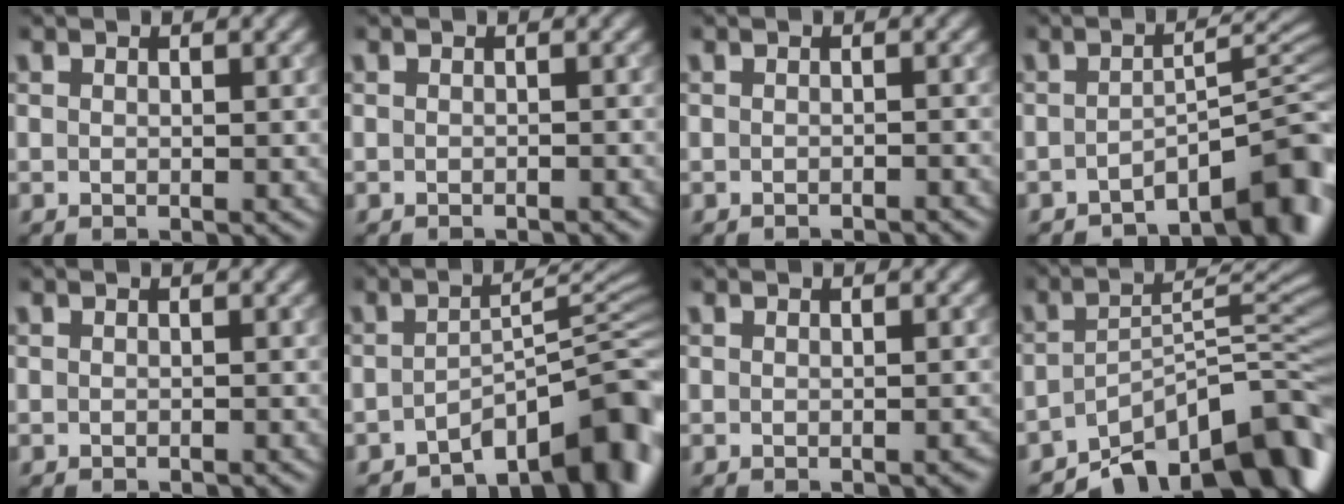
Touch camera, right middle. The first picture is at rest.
{"total": 0.8, "force": [-0.8, 0.1, 0.2], "torque": [0.001, -0.001, -0.012]}
{"total": 1.1, "force": [-1.1, 0.1, 0.2], "torque": [0.002, 0.001, -0.015]}
{"total": 7.5, "force": [-5.3, 2.1, 4.9], "torque": [-0.042, 0.007, -0.084]}
{"total": 0.5, "force": [-0.5, 0.1, 0.1], "torque": [0.001, 0.000, -0.008]}
{"total": 9.6, "force": [-6.3, 3.2, 6.4], "torque": [-0.063, 0.002, -0.101]}
{"total": 0.6, "force": [-0.4, 0.1, 0.5], "torque": [-0.005, 0.000, -0.004]}
{"total": 11.9, "force": [-8.3, 4.2, 7.5], "torque": [-0.090, 0.005, -0.133]}